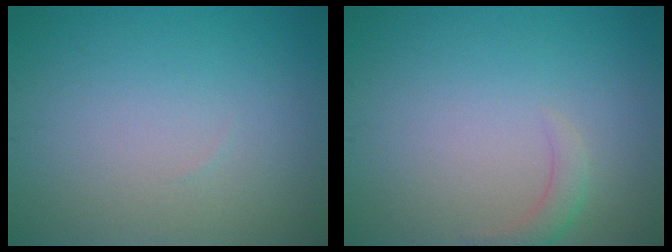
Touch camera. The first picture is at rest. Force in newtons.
{"total": 1.6, "press": 1.6, "slide": 0.3}